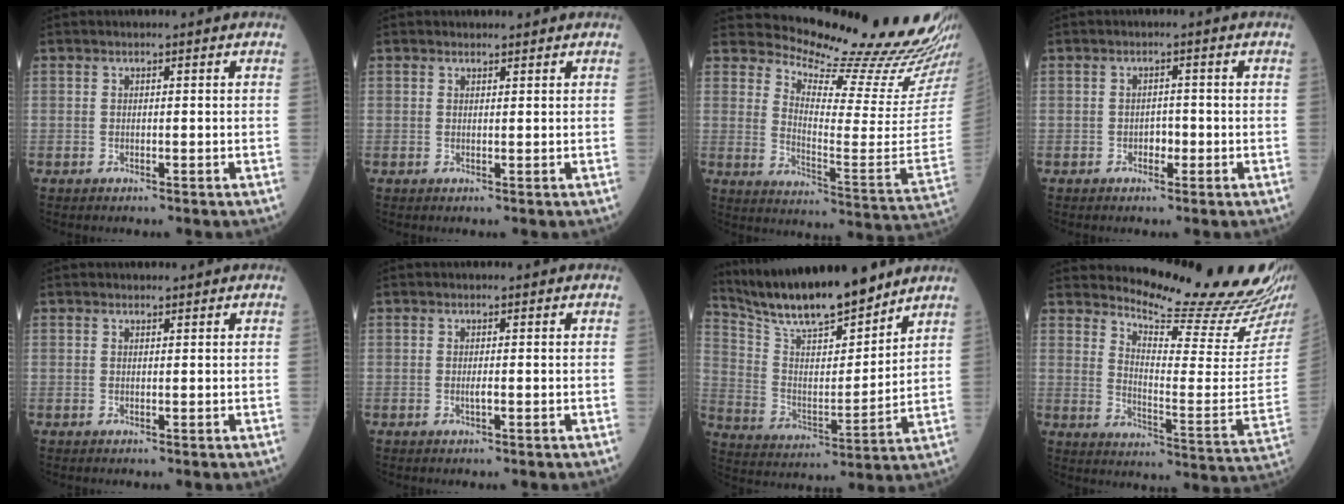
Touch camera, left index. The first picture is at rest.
{"total": 0.9, "force": [0.9, 0.3, 0.0], "torque": [-0.007, -0.001, 0.012]}
{"total": 22.9, "force": [21.8, 0.7, 7.2], "torque": [-0.124, -0.131, 0.277]}
{"total": 1.6, "force": [-0.6, 1.1, 1.0], "torque": [-0.012, 0.005, -0.010]}
{"total": 0.6, "force": [0.6, 0.2, 0.0], "torque": [-0.008, -0.003, 0.008]}
{"total": 0.6, "force": [-0.1, 0.0, 0.6], "torque": [-0.015, -0.001, -0.003]}
{"total": 16.7, "force": [14.8, 2.4, 7.2], "torque": [-0.138, 0.004, 0.267]}
{"total": 17.5, "force": [16.9, -0.9, 4.4], "torque": [-0.081, -0.117, 0.219]}